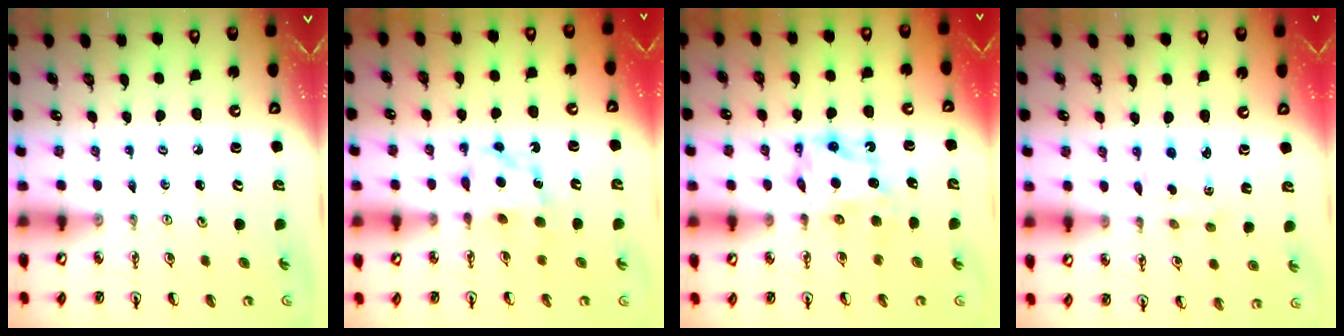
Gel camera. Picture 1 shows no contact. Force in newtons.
{"total": 6.7, "press": 6.7, "slide": 0.3}
{"total": 7.2, "press": 7.1, "slide": 0.6}
{"total": 2.7, "press": 2.7, "slide": 0.5}